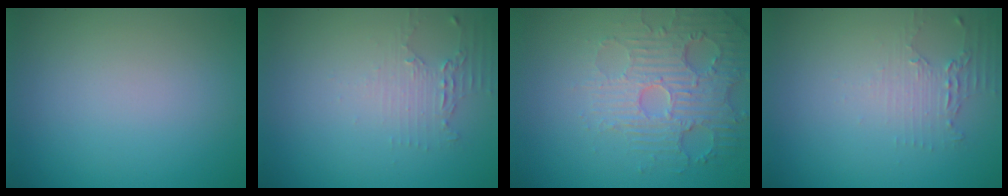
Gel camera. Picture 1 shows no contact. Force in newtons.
{"total": 1.9, "press": 1.3, "slide": 1.4}
{"total": 5.2, "press": 3.8, "slide": 3.6}
{"total": 2.2, "press": 1.6, "slide": 1.5}